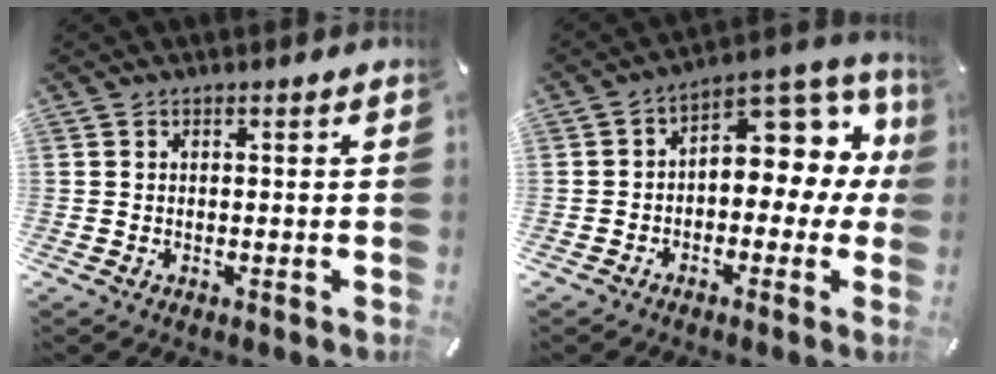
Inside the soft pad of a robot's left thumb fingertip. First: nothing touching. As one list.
[{"total": 10.2, "force": [3.7, 6.4, 7.0], "torque": [-0.086, -0.041, 0.062]}]